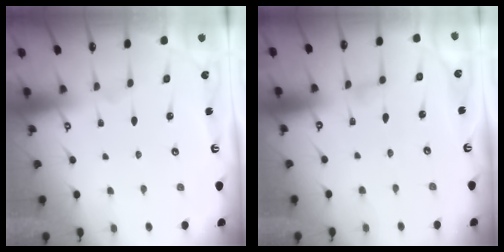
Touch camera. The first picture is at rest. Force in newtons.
{"total": 2.5, "press": 2.4, "slide": 0.3}